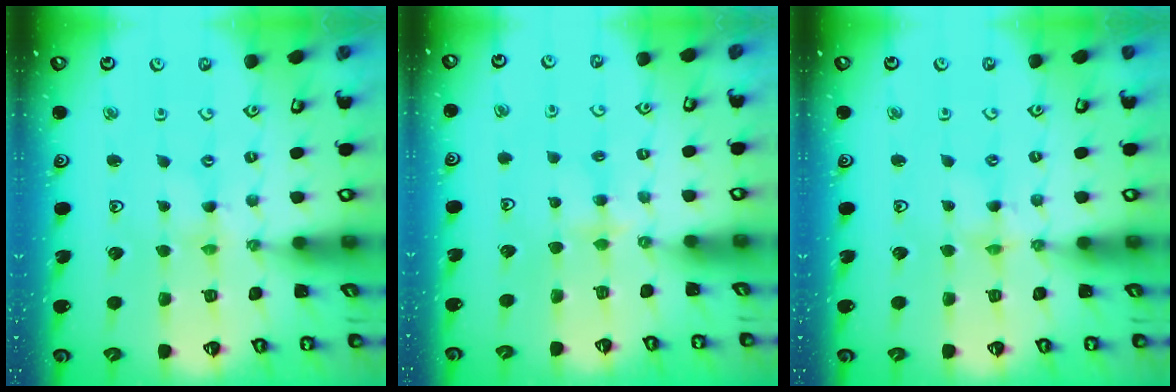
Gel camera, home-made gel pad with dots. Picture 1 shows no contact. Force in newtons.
{"total": 3.5, "press": 3.5, "slide": 0.4}
{"total": 2.1, "press": 2.1, "slide": 0.3}